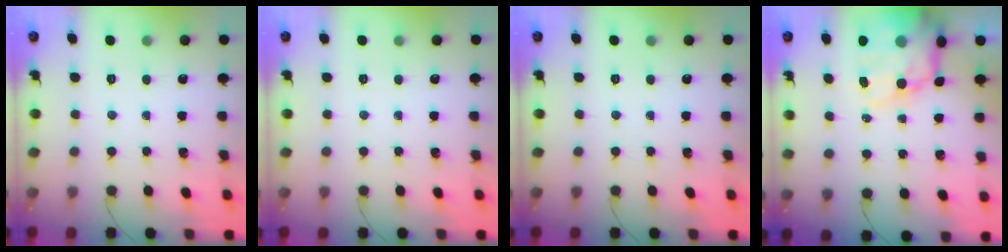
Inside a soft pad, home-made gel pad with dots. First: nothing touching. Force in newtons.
{"total": 0.0}
{"total": 0.0}
{"total": 16.0, "press": 15.4, "slide": 4.1}